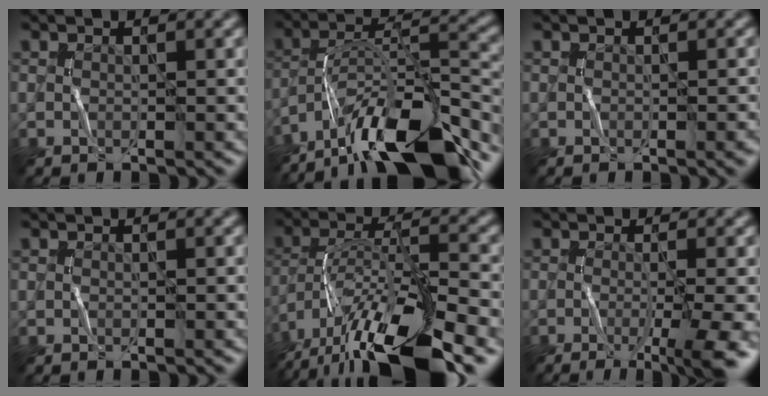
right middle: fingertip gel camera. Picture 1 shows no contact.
{"total": 14.1, "force": [-10.5, 3.8, 8.6], "torque": [-0.148, 0.024, -0.182]}
{"total": 1.9, "force": [-0.4, 0.8, 1.6], "torque": [0.000, 0.009, -0.003]}
{"total": 0.0}
{"total": 13.9, "force": [-9.0, 4.3, 9.7], "torque": [-0.184, 0.005, -0.155]}
{"total": 7.6, "force": [-2.9, 2.3, 6.6], "torque": [-0.075, -0.003, -0.040]}